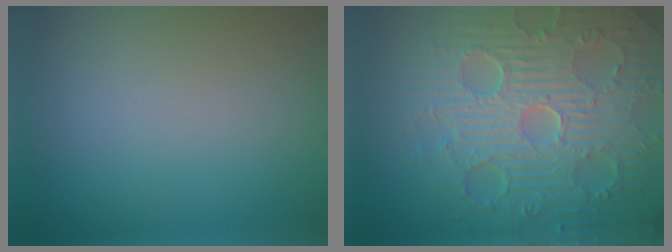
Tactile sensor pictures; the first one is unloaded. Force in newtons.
{"total": 11.5, "press": 7.4, "slide": 8.8}